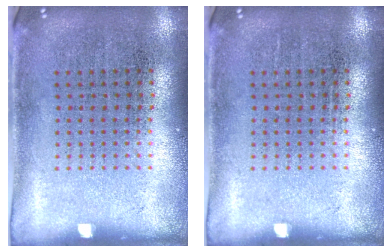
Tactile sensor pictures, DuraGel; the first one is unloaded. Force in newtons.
{"total": 0.0}